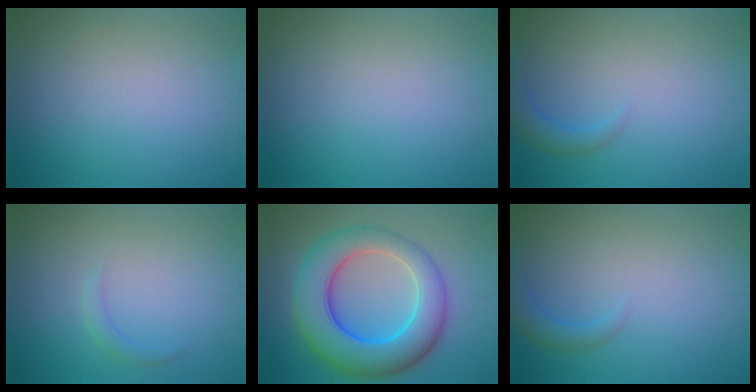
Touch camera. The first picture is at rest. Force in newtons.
{"total": 0.0}
{"total": 2.0, "press": 1.9, "slide": 0.1}
{"total": 1.0, "press": 1.0, "slide": 0.1}
{"total": 10.4, "press": 10.4, "slide": 0.1}
{"total": 2.0, "press": 1.9, "slide": 0.1}